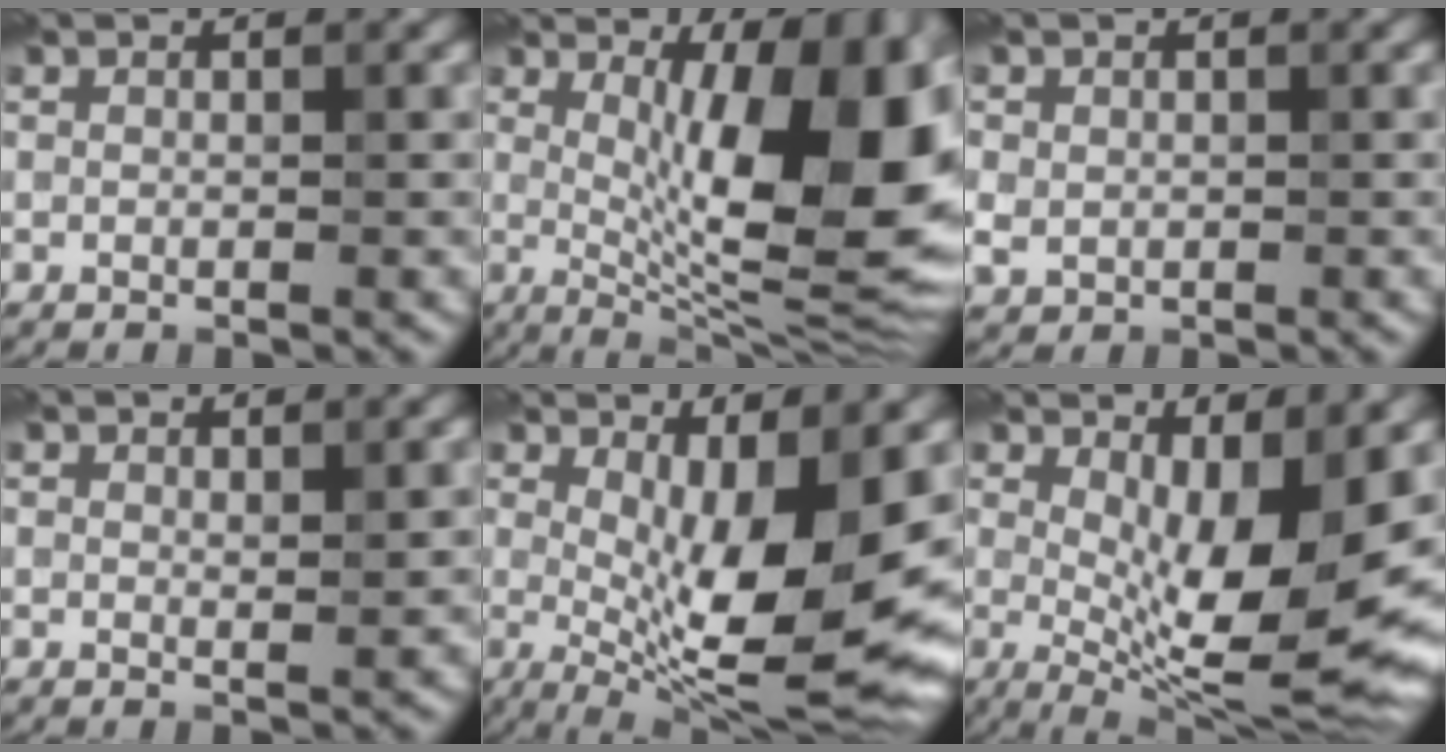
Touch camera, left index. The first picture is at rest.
{"total": 13.6, "force": [1.6, 4.5, 12.7], "torque": [-0.158, 0.001, 0.021]}
{"total": 1.8, "force": [0.1, 1.7, 0.7], "torque": [-0.016, 0.001, 0.004]}
{"total": 0.7, "force": [0.3, 0.2, 0.6], "torque": [-0.012, -0.003, 0.007]}
{"total": 12.4, "force": [0.2, 3.5, 11.9], "torque": [-0.176, -0.014, 0.006]}
{"total": 10.9, "force": [0.6, 3.4, 10.4], "torque": [-0.157, -0.018, 0.013]}